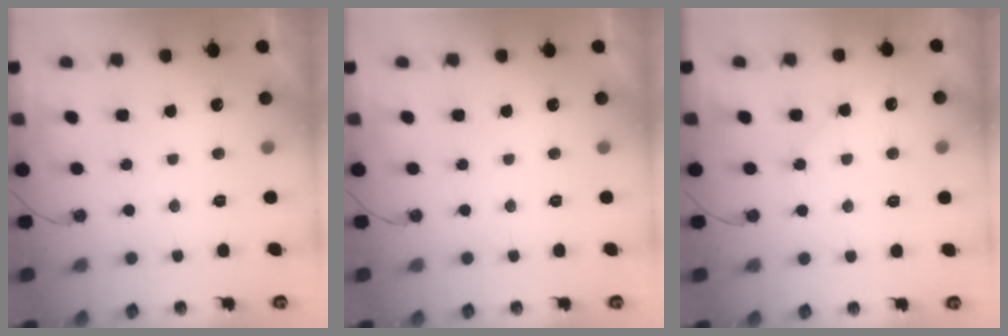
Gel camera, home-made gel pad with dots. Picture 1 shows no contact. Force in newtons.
{"total": 0.0}
{"total": 5.0, "press": 5.0, "slide": 0.6}